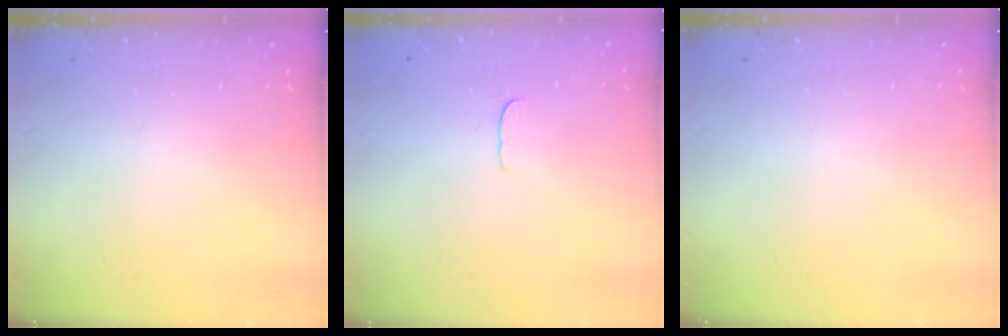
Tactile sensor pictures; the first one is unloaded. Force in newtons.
{"total": 4.9, "press": 4.9, "slide": 0.5}
{"total": 0.0}